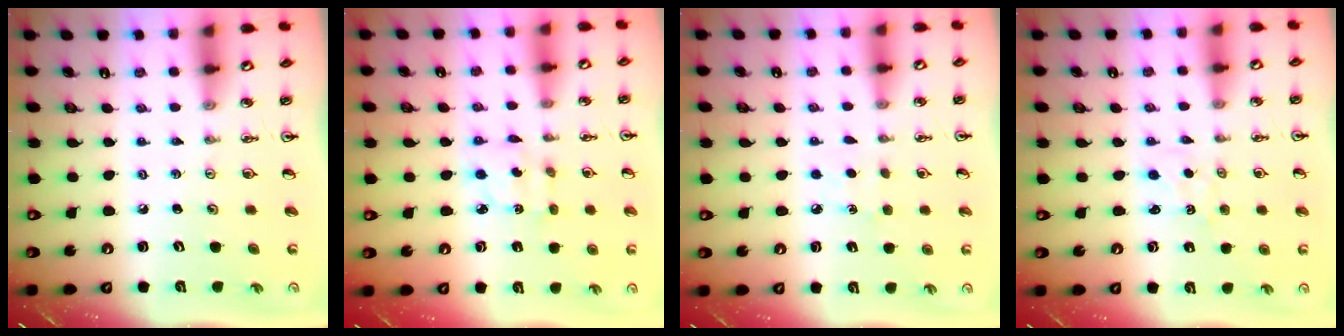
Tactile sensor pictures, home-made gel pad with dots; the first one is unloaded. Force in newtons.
{"total": 2.7, "press": 2.7, "slide": 0.2}
{"total": 3.9, "press": 3.8, "slide": 0.5}
{"total": 1.2, "press": 1.1, "slide": 0.2}